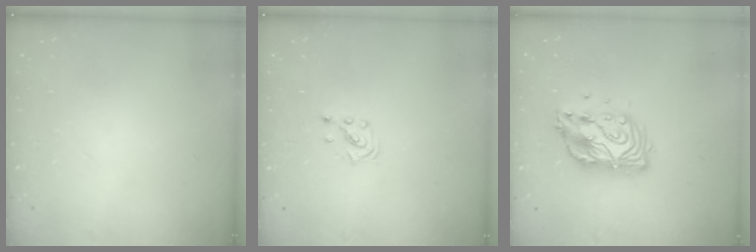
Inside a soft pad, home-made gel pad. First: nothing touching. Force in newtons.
{"total": 1.3, "press": 1.3, "slide": 0.1}
{"total": 12.1, "press": 12.0, "slide": 1.2}